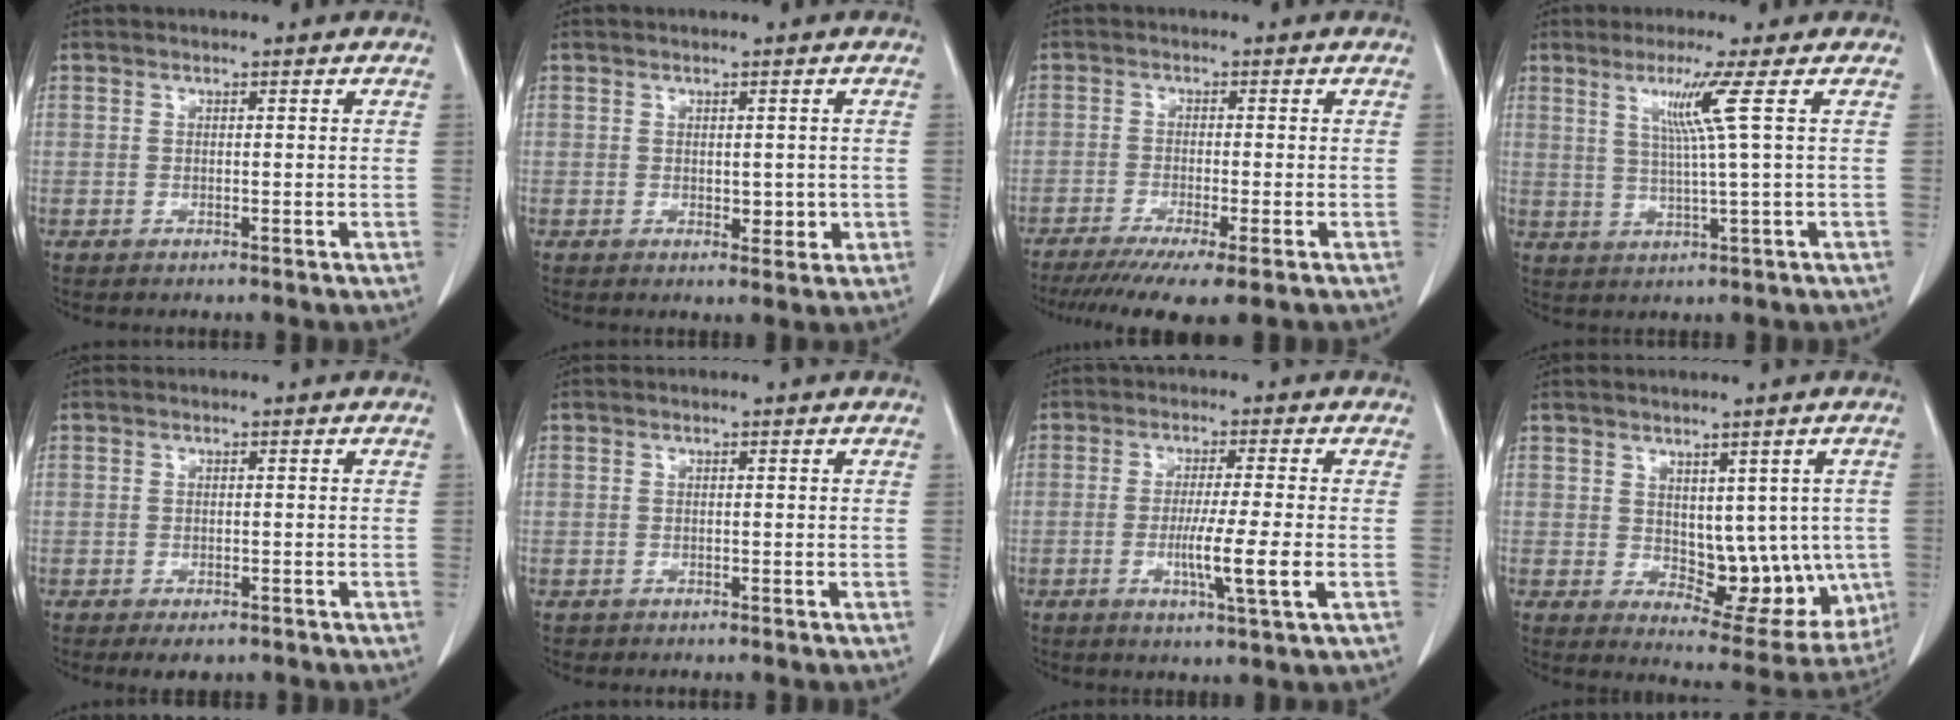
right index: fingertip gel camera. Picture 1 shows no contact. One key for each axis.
{"total": 2.5, "fx": -0.2, "fy": 1.6, "fz": 2.0, "tx": -0.020, "ty": -0.003, "tz": 0.004}
{"total": 10.0, "fx": -7.2, "fy": 0.8, "fz": 6.9, "tx": -0.101, "ty": -0.023, "tz": -0.113}
{"total": 5.8, "fx": 2.1, "fy": -2.1, "fz": 5.0, "tx": -0.101, "ty": -0.010, "tz": 0.045}
{"total": 2.9, "fx": -2.1, "fy": 1.5, "fz": 1.3, "tx": -0.012, "ty": -0.001, "tz": -0.022}
{"total": 0.8, "fx": -0.5, "fy": 0.7, "fz": -0.1, "tx": -0.008, "ty": 0.004, "tz": -0.010}
{"total": 7.5, "fx": -1.8, "fy": -0.7, "fz": 7.2, "tx": -0.124, "ty": -0.019, "tz": -0.033}
{"total": 11.2, "fx": 0.0, "fy": 6.4, "fz": 9.2, "tx": -0.097, "ty": -0.002, "tz": 0.024}